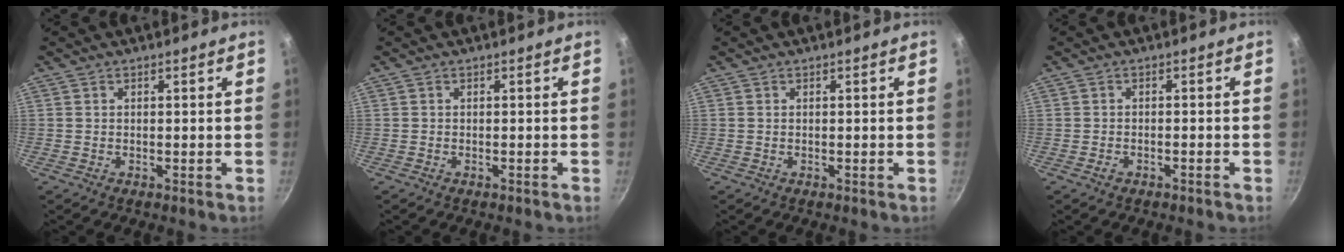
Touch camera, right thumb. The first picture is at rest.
{"total": 0.0}
{"total": 0.0}
{"total": 1.1, "force": [-0.9, 0.4, 0.5], "torque": [-0.019, 0.011, -0.015]}